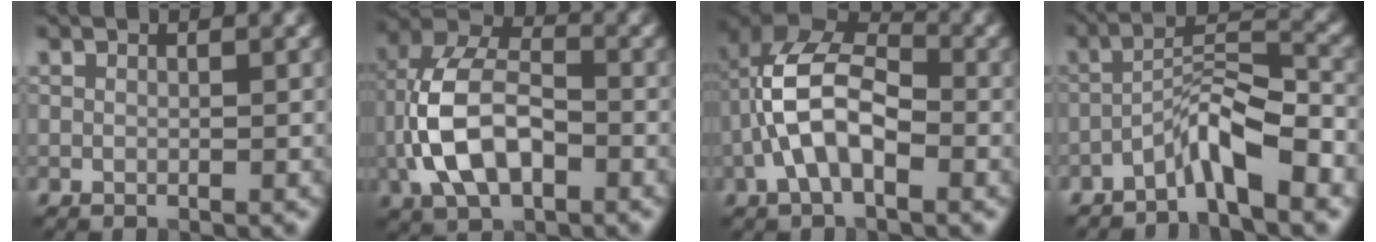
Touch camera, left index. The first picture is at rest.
{"total": 8.5, "force": [-2.0, 4.8, 6.8], "torque": [-0.136, 0.016, -0.045]}
{"total": 8.3, "force": [-1.9, 4.3, 6.9], "torque": [-0.142, 0.019, -0.043]}
{"total": 5.2, "force": [-3.5, 0.8, 3.8], "torque": [-0.066, 0.019, -0.069]}